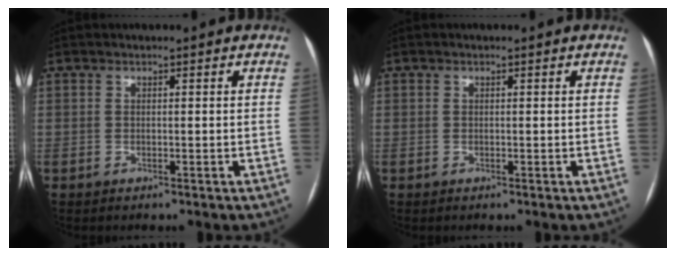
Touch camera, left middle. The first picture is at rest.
{"total": 0.0}